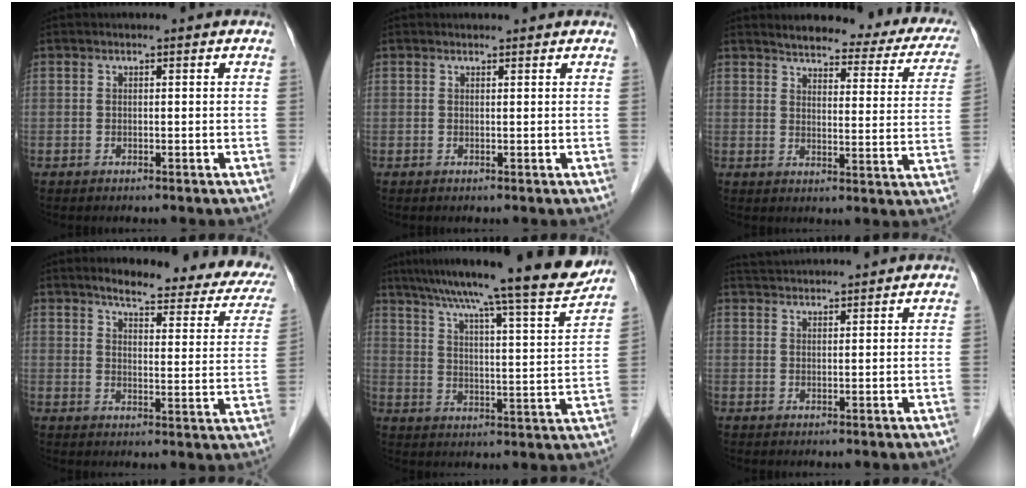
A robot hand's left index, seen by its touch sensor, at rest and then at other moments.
{"total": 1.5, "force": [1.4, 0.3, 0.2], "torque": [-0.013, 0.012, 0.018]}
{"total": 19.4, "force": [16.8, 5.0, 8.2], "torque": [-0.085, -0.019, 0.183]}
{"total": 18.8, "force": [15.5, 4.5, 9.6], "torque": [-0.097, -0.008, 0.172]}
{"total": 22.0, "force": [18.9, -0.1, 11.3], "torque": [-0.179, -0.020, 0.262]}
{"total": 5.8, "force": [5.6, -0.3, 1.3], "torque": [-0.026, 0.037, 0.091]}